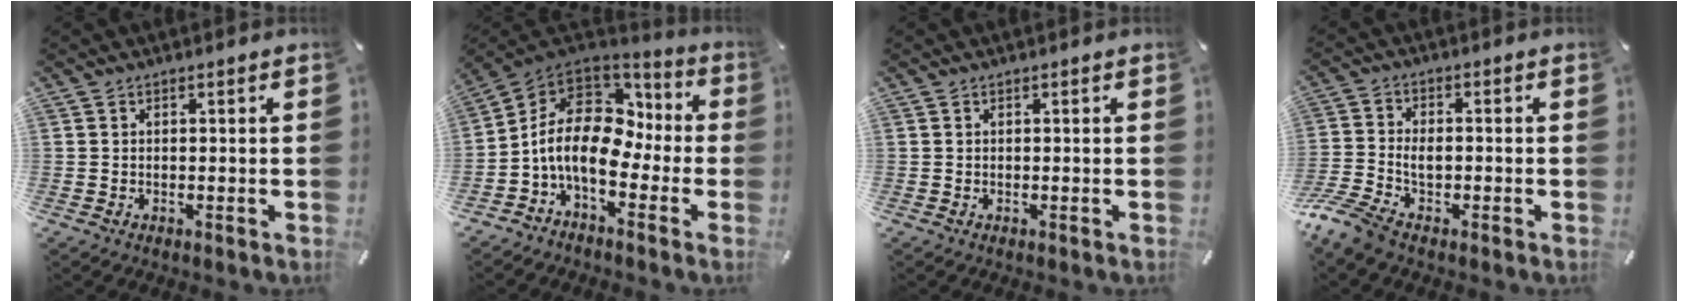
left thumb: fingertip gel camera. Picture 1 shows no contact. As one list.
[{"total": 13.2, "force": [-2.8, 8.5, 9.7], "torque": [-0.213, 0.009, -0.054]}, {"total": 0.0}, {"total": 6.6, "force": [-3.4, 3.7, 4.3], "torque": [-0.104, 0.004, -0.065]}]